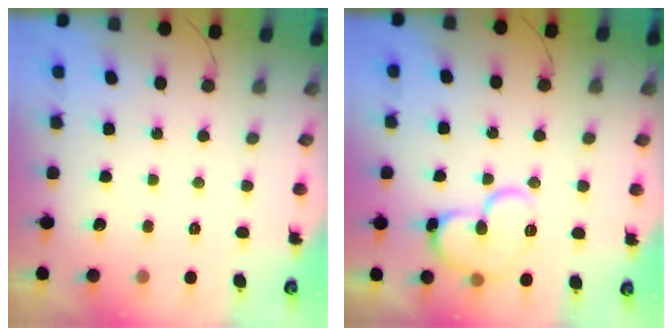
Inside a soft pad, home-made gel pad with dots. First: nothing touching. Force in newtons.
{"total": 13.3, "press": 13.1, "slide": 2.1}